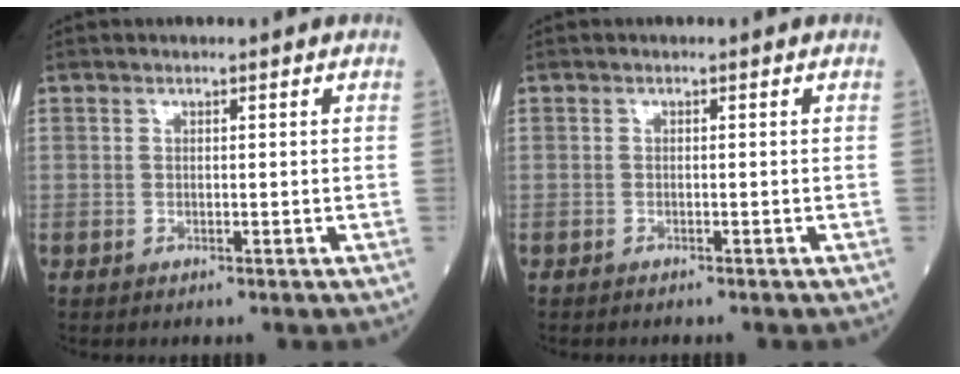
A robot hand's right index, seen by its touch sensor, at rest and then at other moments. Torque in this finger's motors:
{"motor_torque": [0.03, 0.04, 0.08, 0.02]}